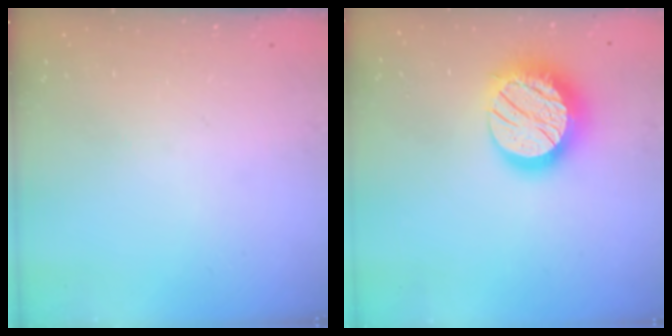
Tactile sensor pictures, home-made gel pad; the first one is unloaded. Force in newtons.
{"total": 19.0, "press": 18.9, "slide": 0.9}